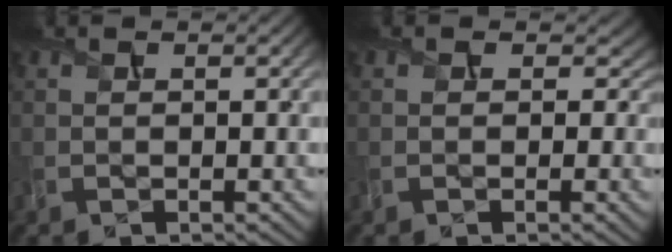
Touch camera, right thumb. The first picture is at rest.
{"total": 2.2, "force": [0.4, 2.0, 0.9], "torque": [-0.019, -0.012, 0.005]}